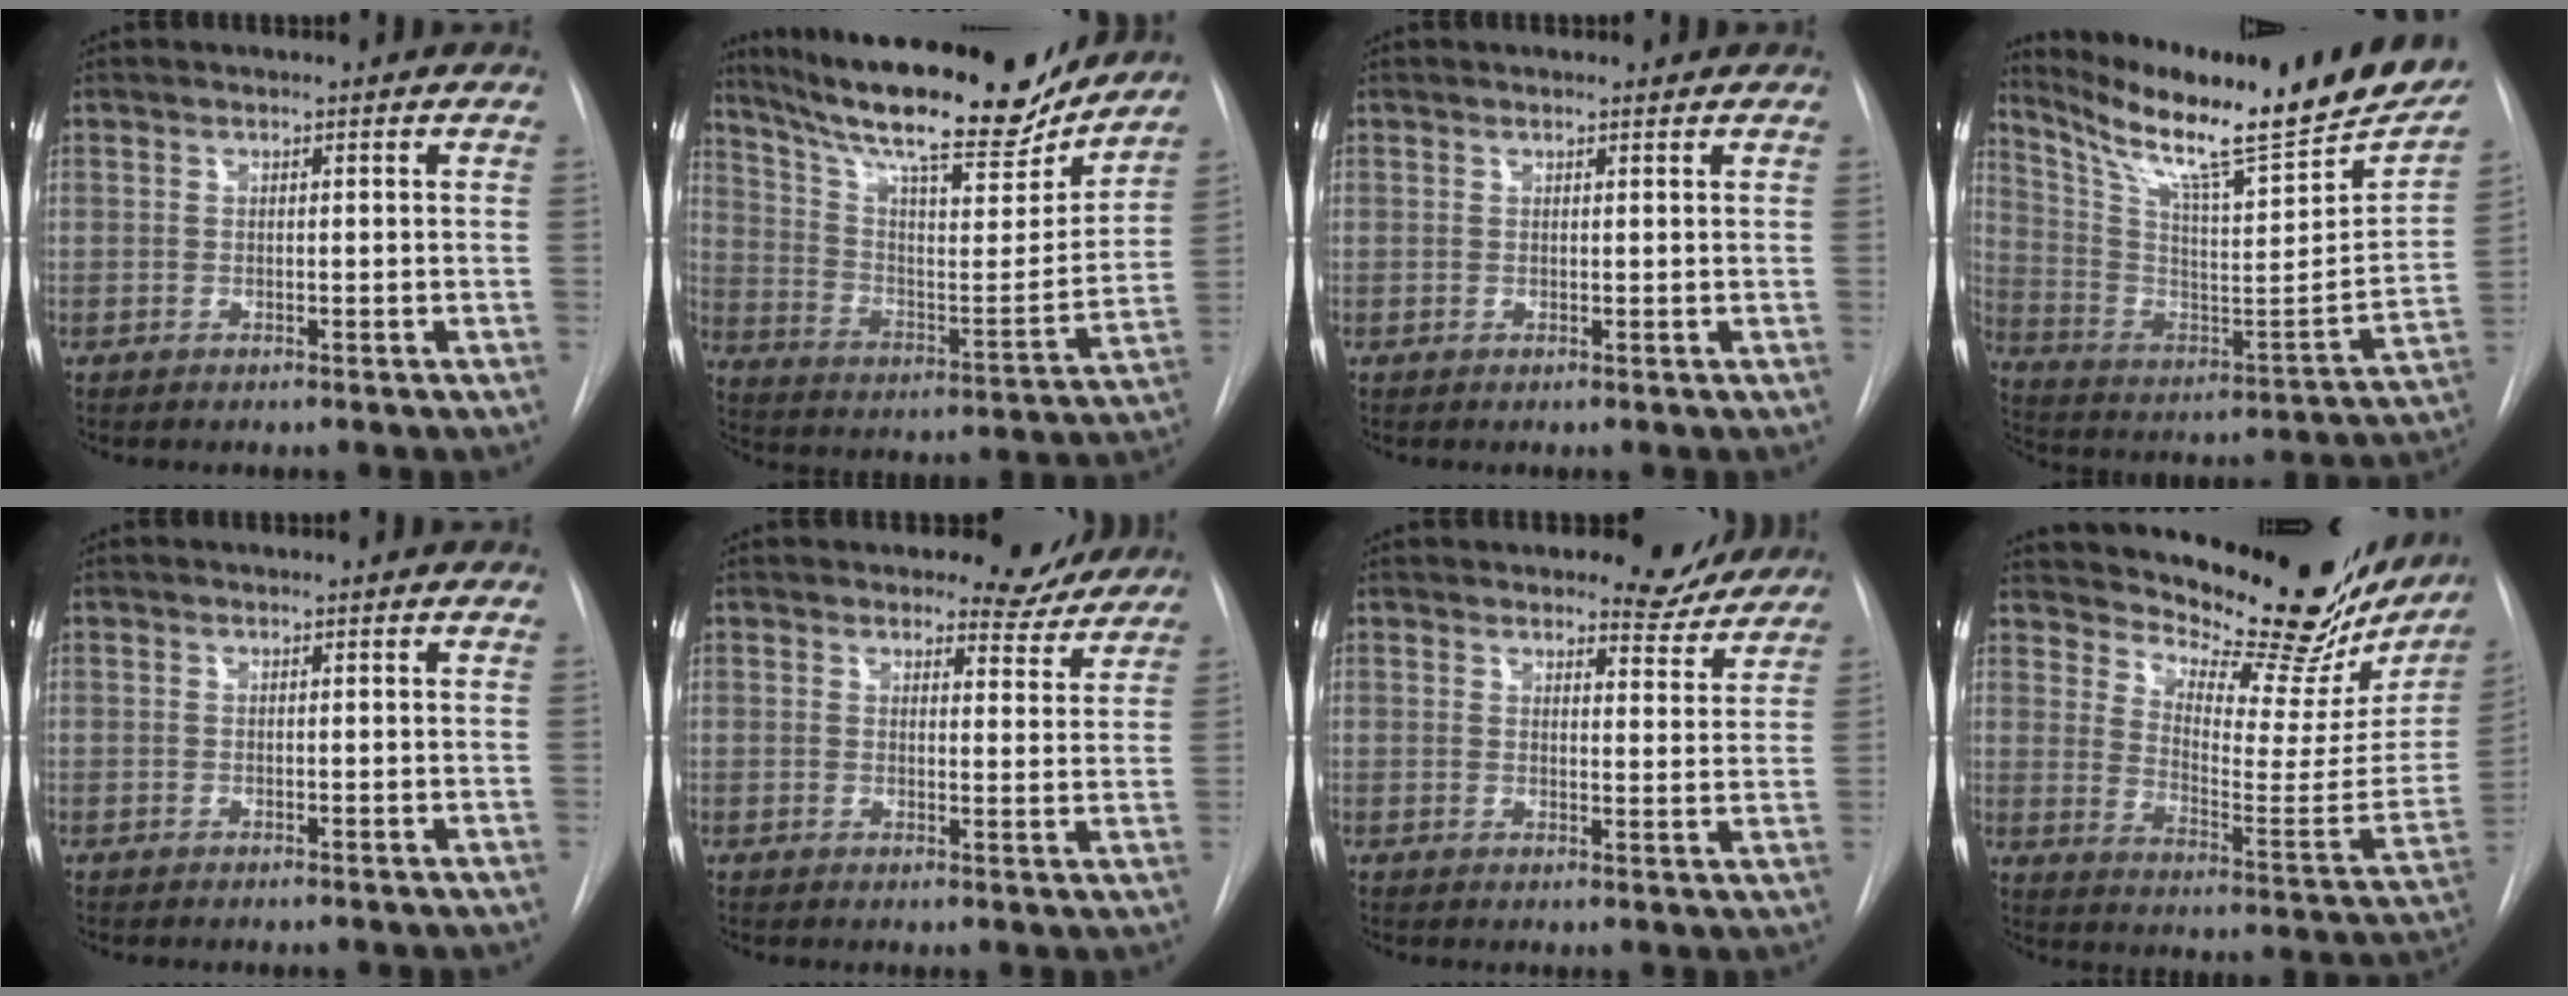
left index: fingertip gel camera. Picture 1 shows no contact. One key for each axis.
{"total": 23.9, "fx": 20.4, "fy": 4.5, "fz": 11.6, "tx": -0.199, "ty": -0.019, "tz": 0.309}
{"total": 1.6, "fx": 1.5, "fy": 0.3, "fz": 0.5, "tx": -0.010, "ty": 0.010, "tz": 0.019}
{"total": 28.5, "fx": 23.0, "fy": 3.7, "fz": 16.4, "tx": -0.273, "ty": -0.048, "tz": 0.335}
{"total": 0.0}
{"total": 5.4, "fx": 5.1, "fy": 2.0, "fz": 0.2, "tx": 0.011, "ty": -0.020, "tz": 0.052}
{"total": 5.7, "fx": 5.4, "fy": 1.7, "fz": 0.7, "tx": 0.001, "ty": -0.020, "tz": 0.061}
{"total": 25.1, "fx": 22.2, "fy": 5.2, "fz": 10.5, "tx": -0.166, "ty": -0.094, "tz": 0.285}